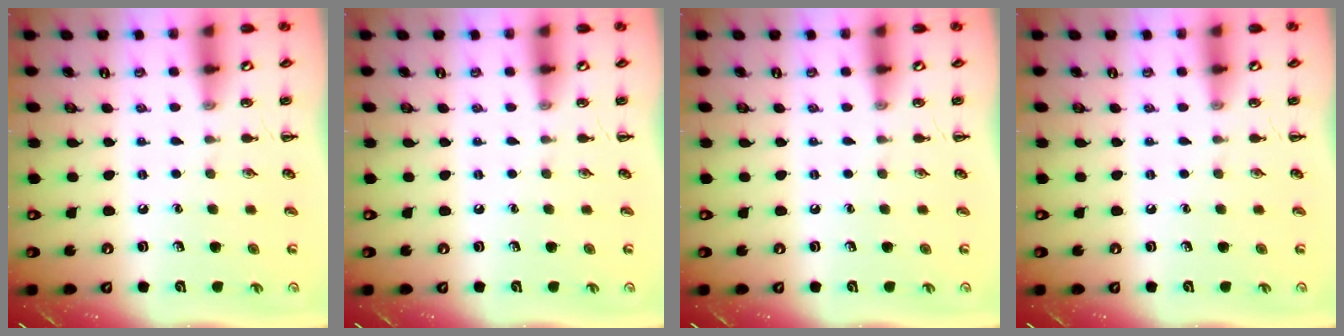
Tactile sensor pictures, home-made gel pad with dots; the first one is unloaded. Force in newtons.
{"total": 0.0}
{"total": 0.0}
{"total": 0.0}